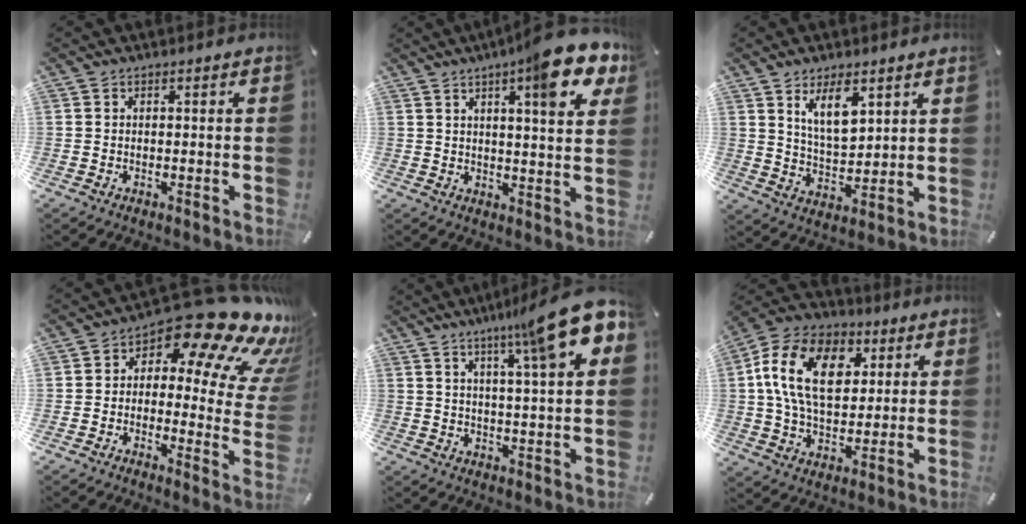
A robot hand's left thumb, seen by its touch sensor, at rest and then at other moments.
{"total": 13.7, "force": [7.7, 2.6, 11.0], "torque": [-0.149, -0.046, 0.116]}
{"total": 9.2, "force": [5.5, 4.1, 6.0], "torque": [-0.108, -0.023, 0.097]}
{"total": 17.9, "force": [10.6, 7.3, 12.5], "torque": [-0.178, -0.077, 0.174]}
{"total": 14.9, "force": [9.1, 1.0, 11.8], "torque": [-0.187, -0.050, 0.136]}
{"total": 17.4, "force": [4.4, 12.0, 11.8], "torque": [-0.235, 0.011, 0.079]}